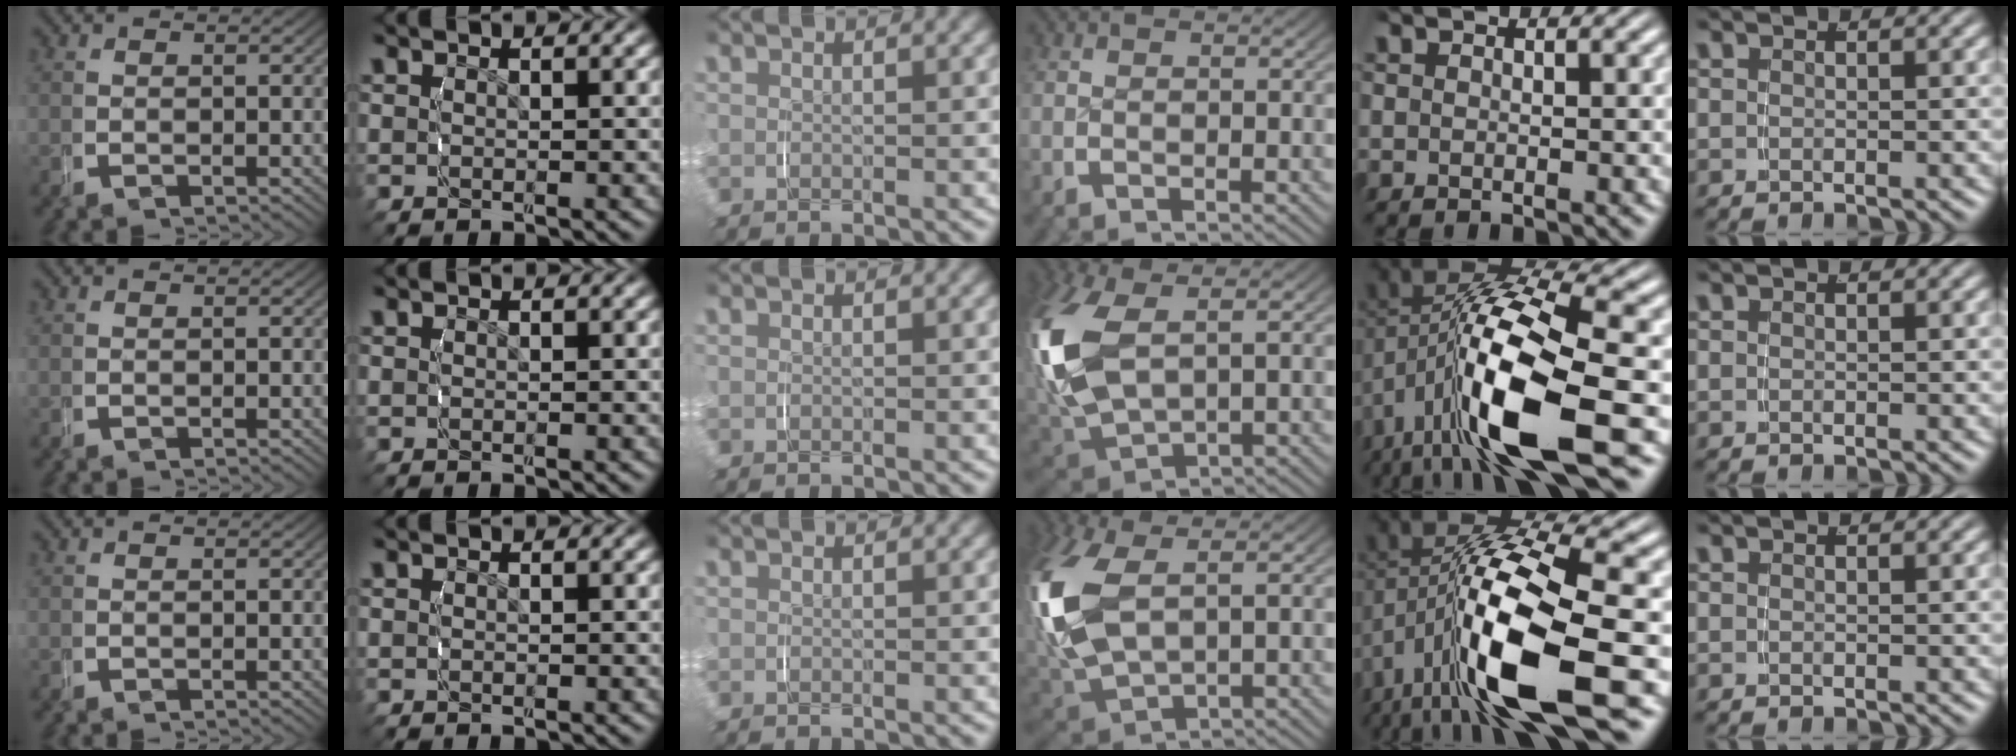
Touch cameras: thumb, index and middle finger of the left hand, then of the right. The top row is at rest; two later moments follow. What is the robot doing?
{"motion": "grasp_and_lifting", "object": "knife"}